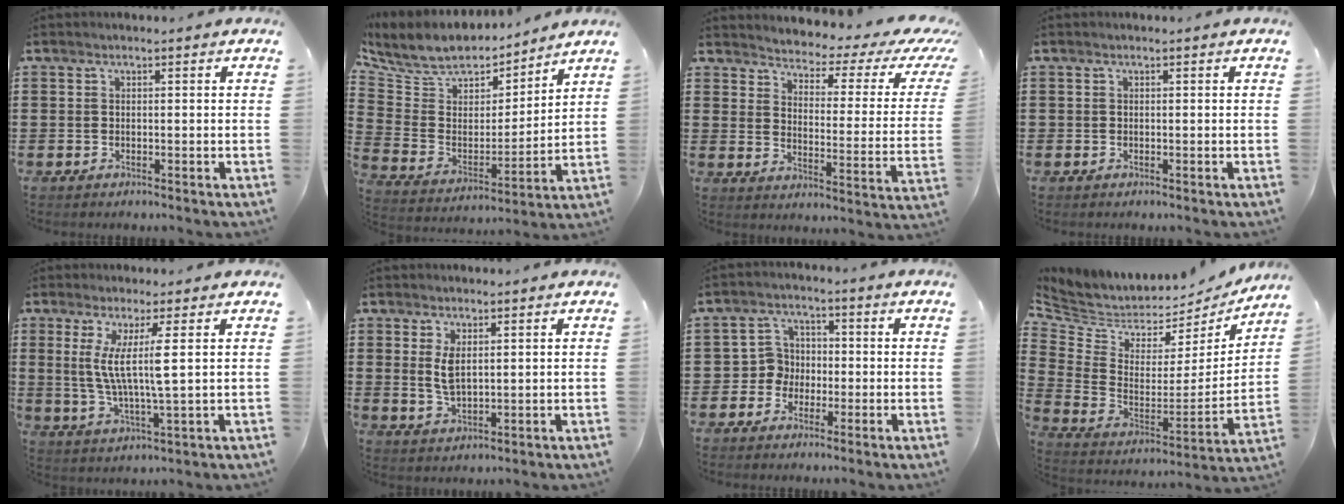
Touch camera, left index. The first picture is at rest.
{"total": 7.9, "force": [6.9, 3.5, 1.3], "torque": [-0.071, -0.048, 0.123]}
{"total": 2.9, "force": [2.4, 0.8, 1.3], "torque": [-0.035, -0.030, 0.031]}
{"total": 0.0}
{"total": 7.5, "force": [1.9, 0.1, 7.2], "torque": [-0.152, -0.011, 0.028]}
{"total": 4.0, "force": [1.2, 2.0, 3.2], "torque": [-0.077, 0.003, 0.019]}
{"total": 4.4, "force": [-1.7, 4.0, 0.8], "torque": [-0.039, 0.009, -0.040]}
{"total": 4.2, "force": [3.5, 2.1, 0.9], "torque": [-0.046, -0.045, 0.059]}